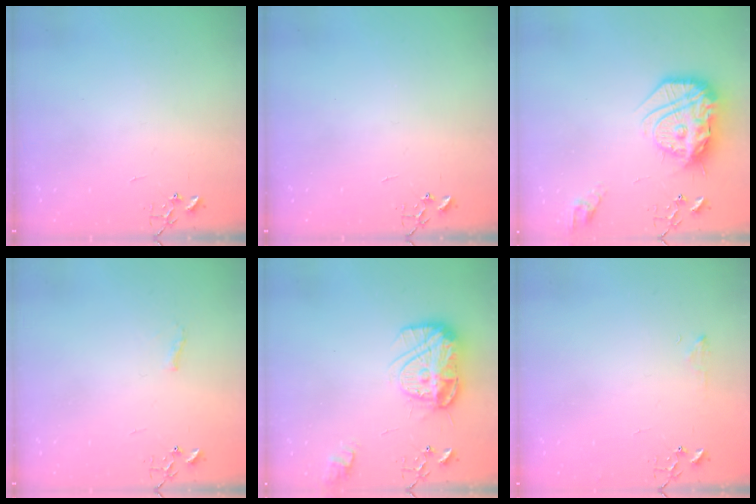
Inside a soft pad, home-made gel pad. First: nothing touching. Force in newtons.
{"total": 0.0}
{"total": 22.8, "press": 22.7, "slide": 2.0}
{"total": 4.3, "press": 4.3, "slide": 0.4}
{"total": 15.7, "press": 15.7, "slide": 1.3}
{"total": 6.4, "press": 6.3, "slide": 0.7}